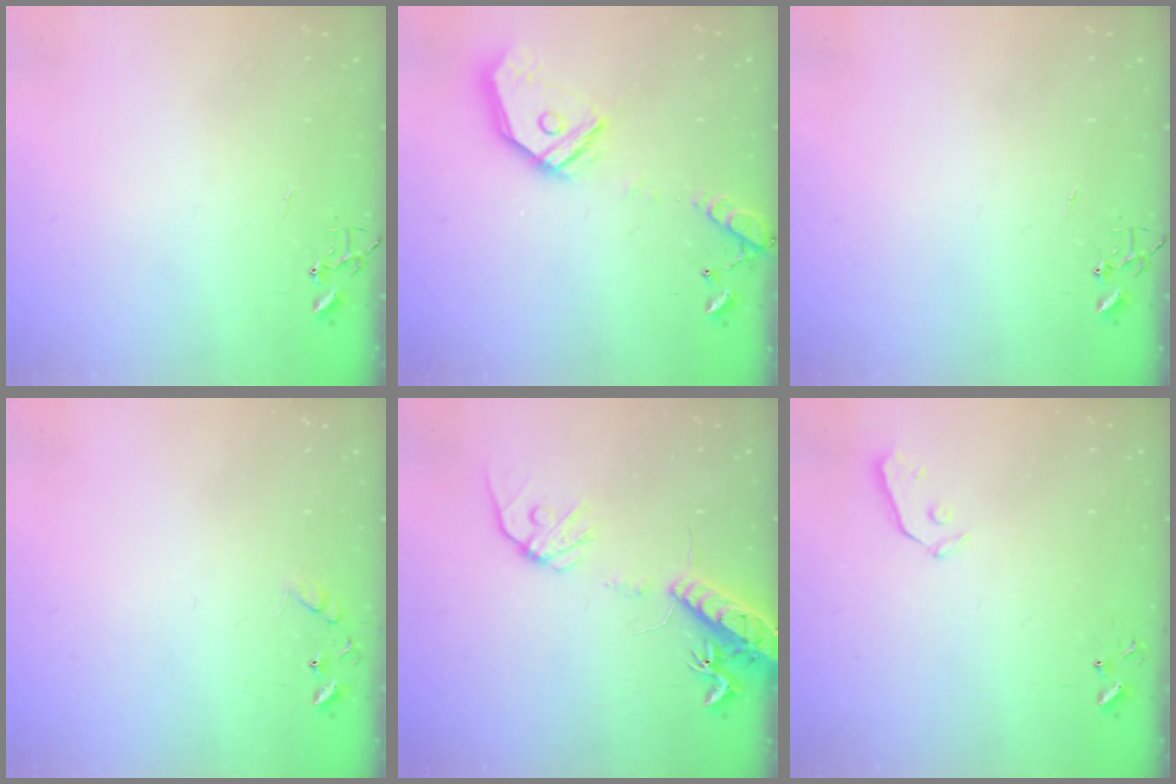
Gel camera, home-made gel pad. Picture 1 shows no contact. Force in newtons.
{"total": 16.6, "press": 16.4, "slide": 2.8}
{"total": 0.0}
{"total": 8.9, "press": 8.9, "slide": 0.5}
{"total": 16.4, "press": 16.1, "slide": 3.0}
{"total": 3.2, "press": 3.2, "slide": 0.4}